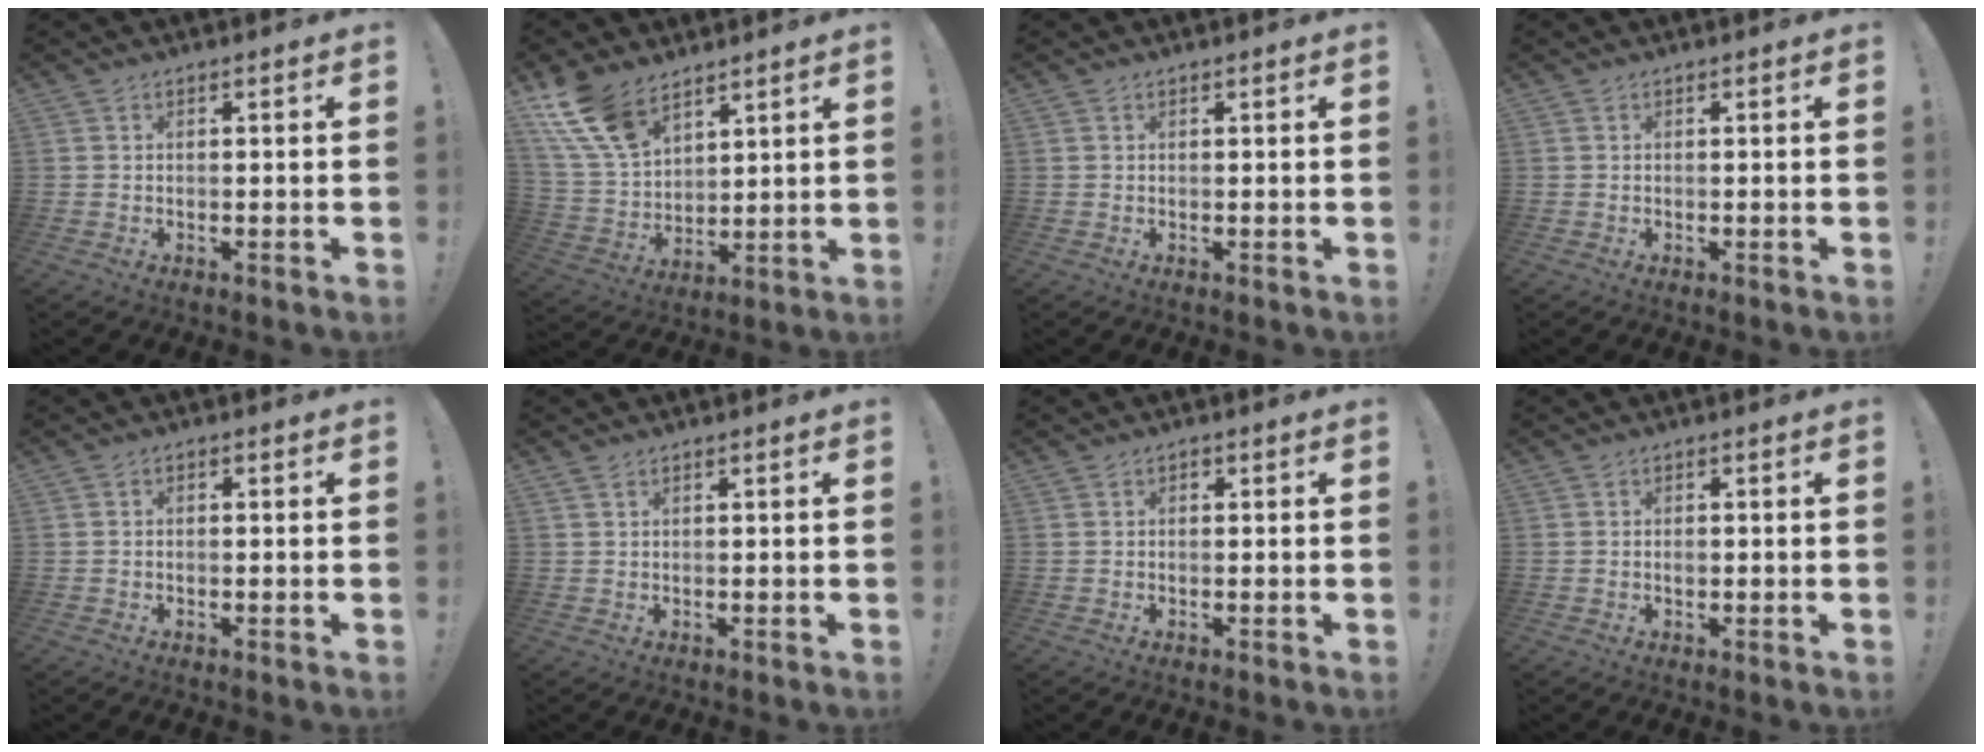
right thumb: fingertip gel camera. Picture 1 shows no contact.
{"total": 14.2, "force": [9.7, 7.5, 7.2], "torque": [-0.173, -0.051, 0.188]}
{"total": 0.0}
{"total": 0.0}
{"total": 1.0, "force": [-0.7, 0.4, 0.5], "torque": [-0.013, 0.006, -0.012]}
{"total": 0.9, "force": [0.7, 0.4, 0.4], "torque": [-0.004, -0.002, 0.012]}
{"total": 0.7, "force": [-0.3, 0.6, 0.2], "torque": [0.001, 0.000, -0.006]}
{"total": 0.9, "force": [-0.1, 0.7, 0.6], "torque": [-0.005, 0.000, -0.004]}